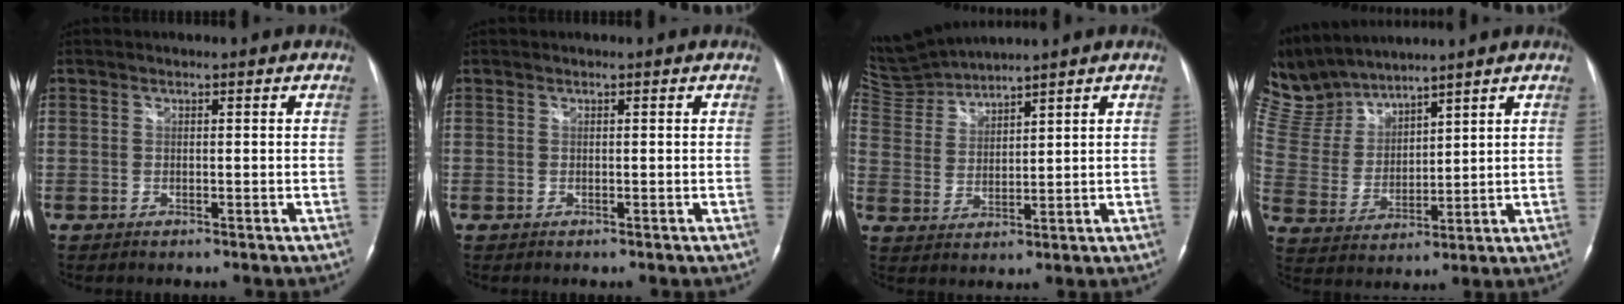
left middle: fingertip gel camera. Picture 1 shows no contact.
{"total": 0.0}
{"total": 6.3, "force": [6.2, -1.1, -0.4], "torque": [-0.013, 0.006, 0.140]}
{"total": 11.2, "force": [10.8, 1.8, 2.1], "torque": [-0.070, 0.012, 0.238]}